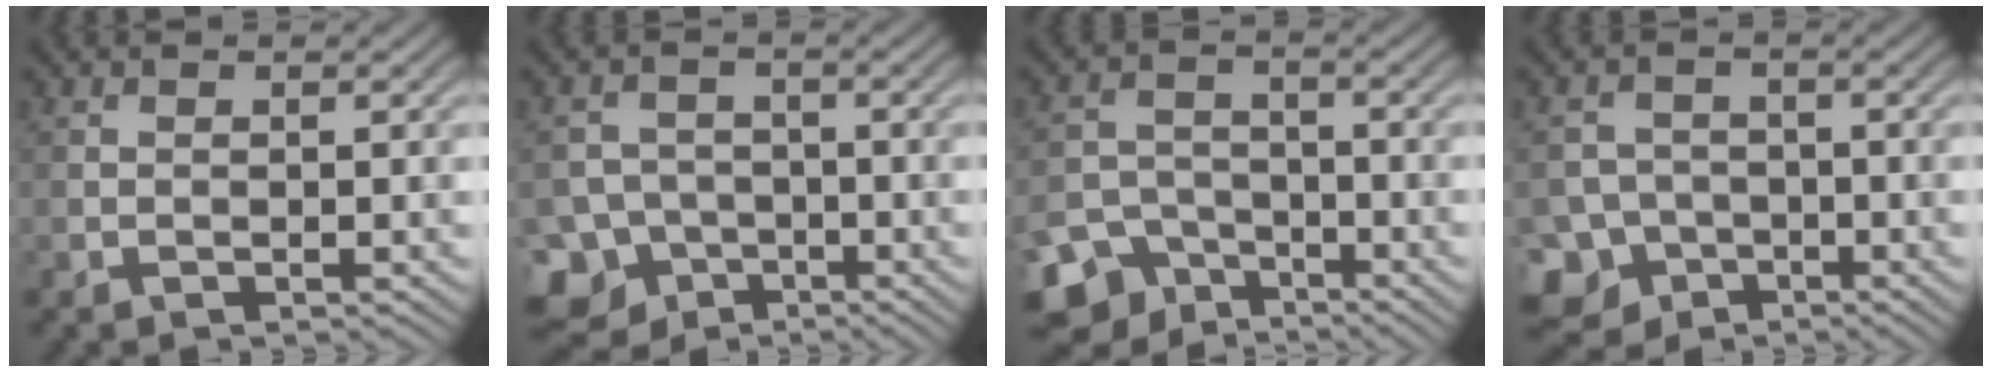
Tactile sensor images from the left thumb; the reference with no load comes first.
{"total": 10.8, "force": [-6.7, 8.2, 2.4], "torque": [-0.062, -0.034, -0.125]}
{"total": 8.7, "force": [-6.1, 5.6, 2.6], "torque": [-0.051, -0.020, -0.104]}
{"total": 9.1, "force": [-5.5, 6.9, 2.0], "torque": [-0.050, -0.029, -0.108]}